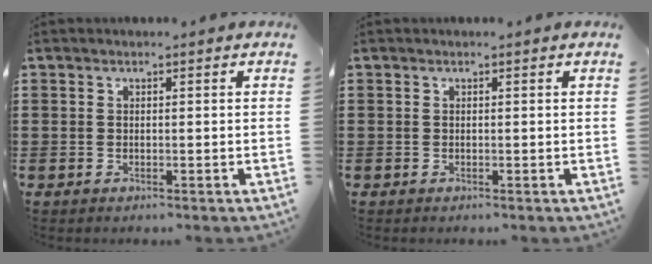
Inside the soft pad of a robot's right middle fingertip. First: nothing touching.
{"total": 0.0}